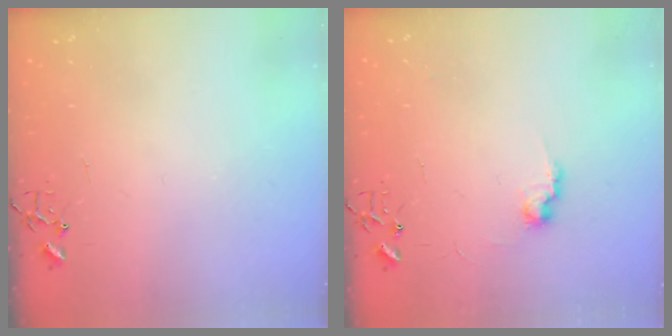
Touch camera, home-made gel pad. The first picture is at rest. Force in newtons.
{"total": 7.5, "press": 7.4, "slide": 0.3}